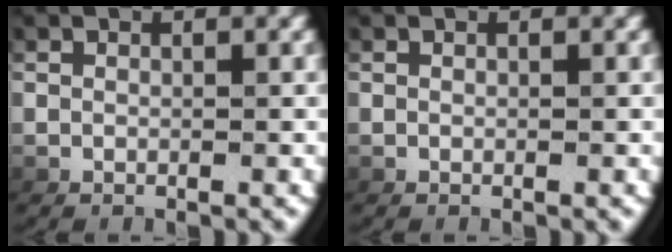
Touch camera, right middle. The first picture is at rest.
{"total": 0.0}